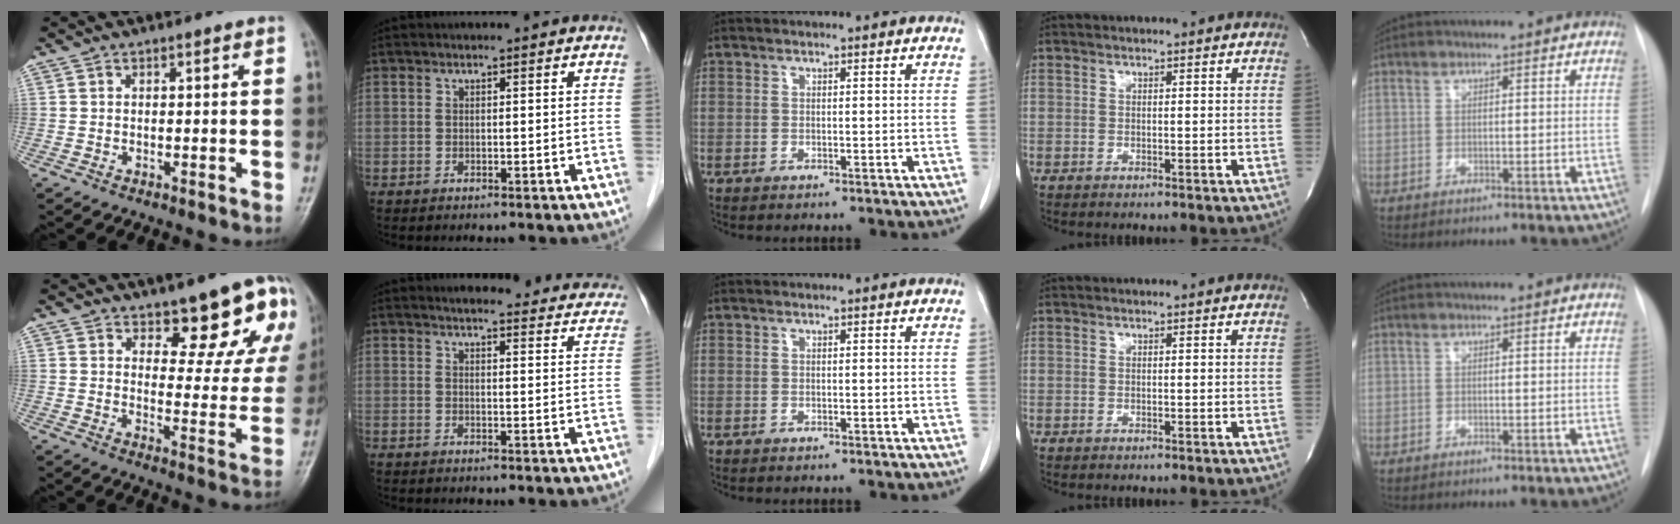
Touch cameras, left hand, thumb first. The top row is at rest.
{"thumb": {"total": 12.6, "force": [8.6, 5.1, 7.7], "torque": [-0.042, -0.059, 0.109]}, "index": {"total": 20.6, "force": [19.7, 3.6, 5.1], "torque": [-0.048, -0.038, 0.213]}}